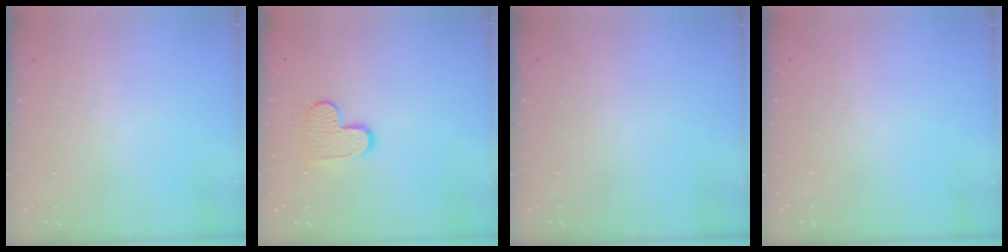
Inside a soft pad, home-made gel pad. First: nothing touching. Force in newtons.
{"total": 8.9, "press": 8.9, "slide": 0.4}
{"total": 0.0}
{"total": 0.0}